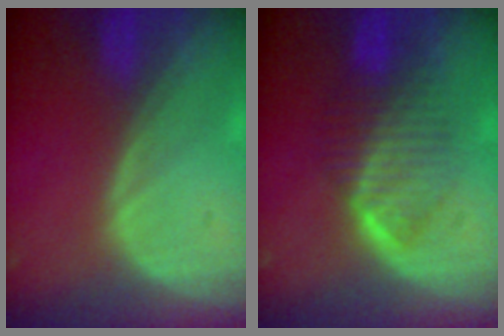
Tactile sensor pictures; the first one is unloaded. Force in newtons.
{"total": 6.5, "press": 6.4, "slide": 1.0}